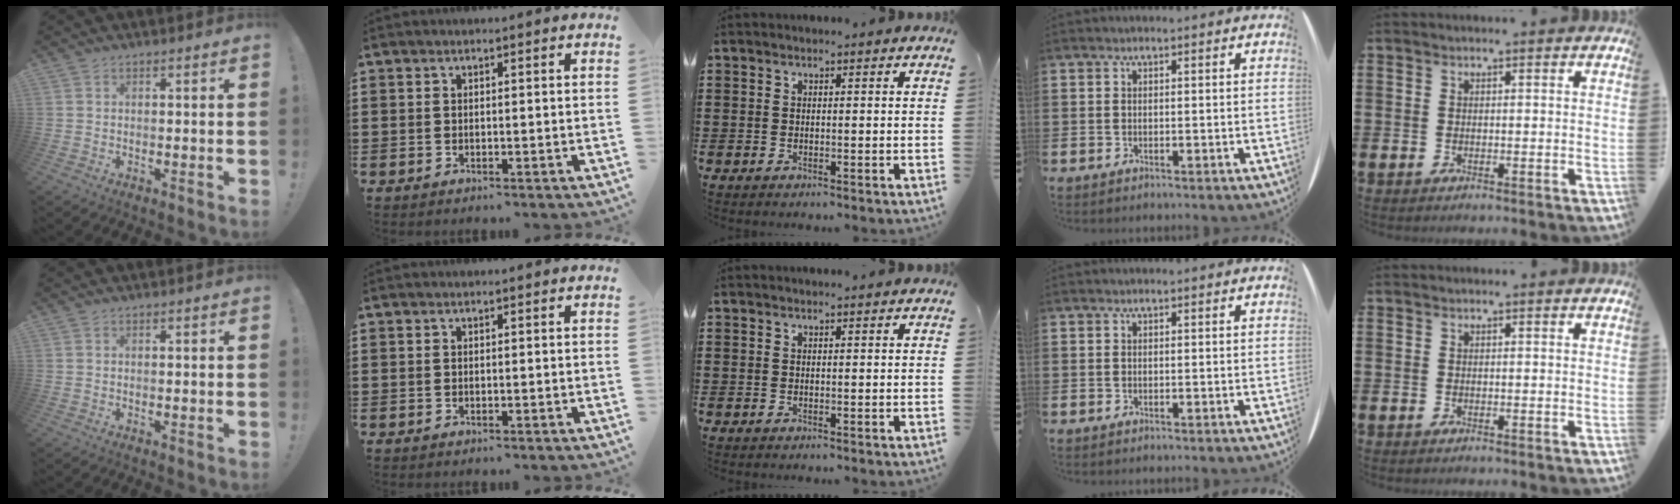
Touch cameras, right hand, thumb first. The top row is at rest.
{}